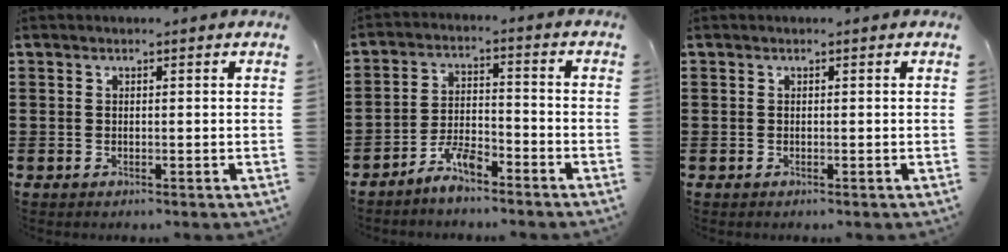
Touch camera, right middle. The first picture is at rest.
{"total": 5.2, "force": [-4.6, 1.1, 2.3], "torque": [-0.054, 0.008, -0.093]}
{"total": 0.0}